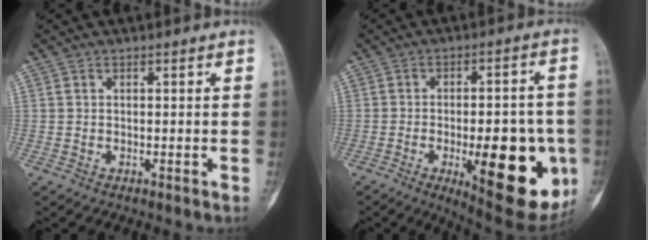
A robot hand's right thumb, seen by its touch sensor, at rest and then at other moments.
{"total": 21.9, "force": [-5.7, 8.1, 19.5], "torque": [-0.211, 0.002, -0.057]}